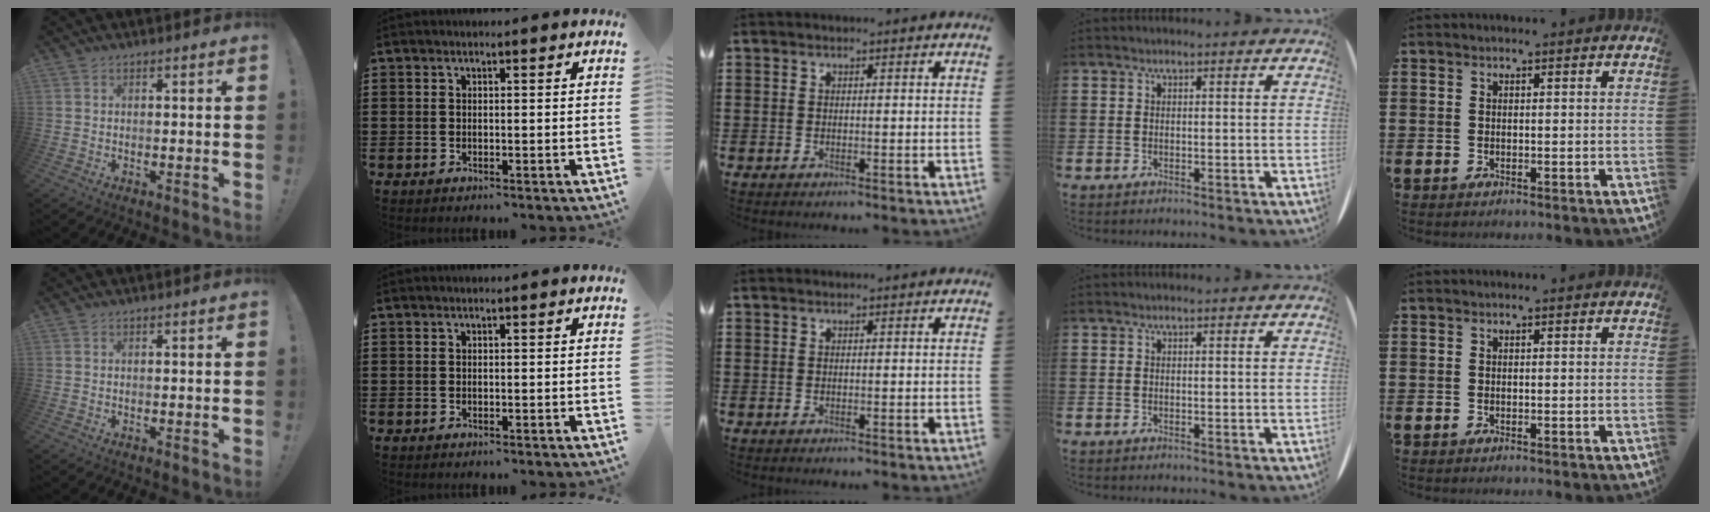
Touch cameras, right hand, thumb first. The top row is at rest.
{}